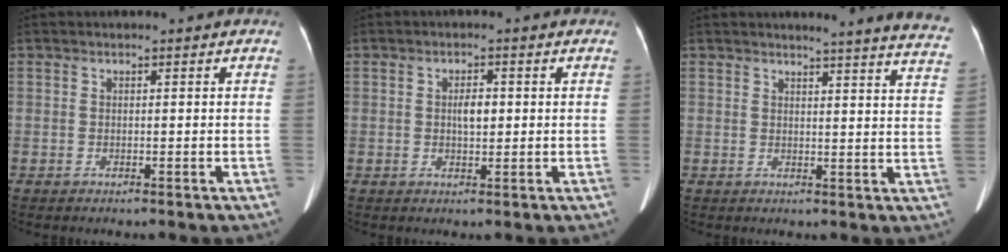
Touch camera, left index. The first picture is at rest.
{"total": 2.5, "force": [0.3, 1.1, 2.2], "torque": [-0.040, 0.004, 0.005]}
{"total": 13.6, "force": [13.0, -0.5, 4.1], "torque": [-0.040, -0.089, 0.118]}